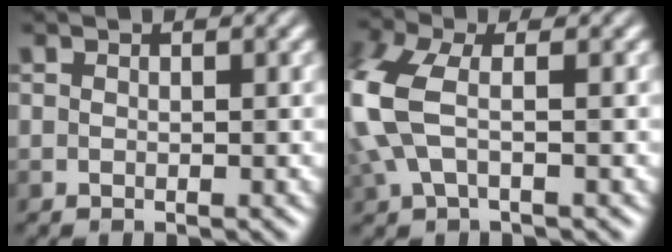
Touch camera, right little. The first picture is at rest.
{"total": 5.7, "force": [0.1, 2.9, 4.9], "torque": [-0.150, 0.011, -0.001]}